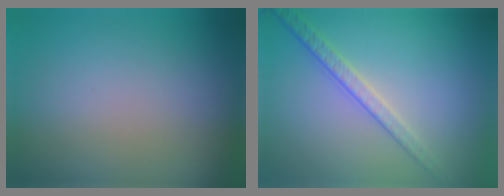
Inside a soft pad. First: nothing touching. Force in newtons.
{"total": 2.4, "press": 2.0, "slide": 1.4}